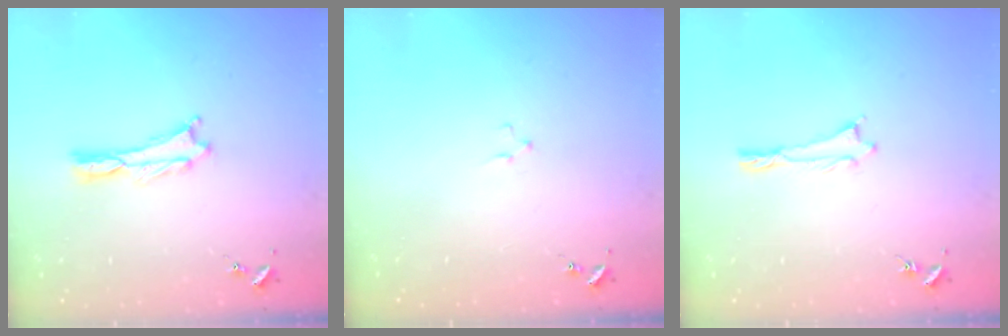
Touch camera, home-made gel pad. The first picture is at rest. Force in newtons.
{"total": 0.7, "press": 0.7, "slide": 0.2}
{"total": 0.0}